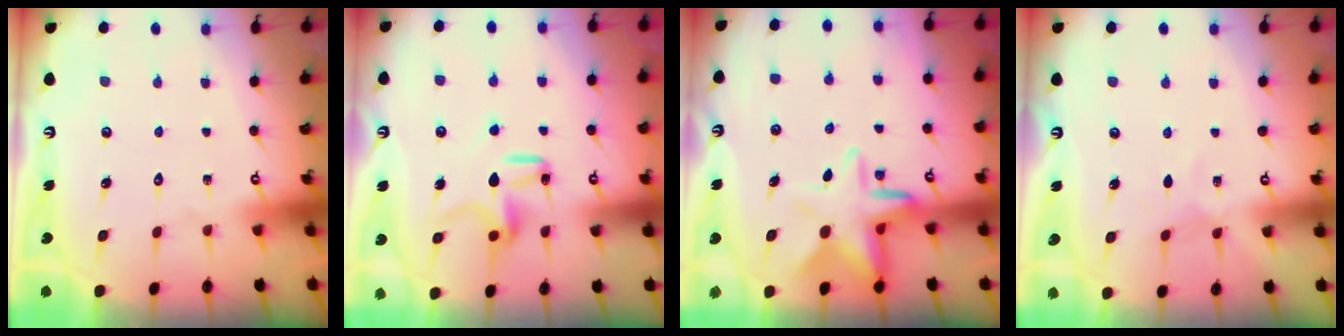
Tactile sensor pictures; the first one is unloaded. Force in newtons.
{"total": 9.9, "press": 9.9, "slide": 0.6}
{"total": 9.1, "press": 8.9, "slide": 2.2}
{"total": 3.0, "press": 2.9, "slide": 0.4}